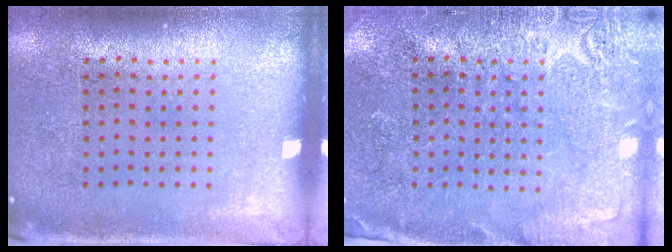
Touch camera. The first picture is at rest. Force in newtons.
{"total": 2.8, "press": 2.7, "slide": 0.5}